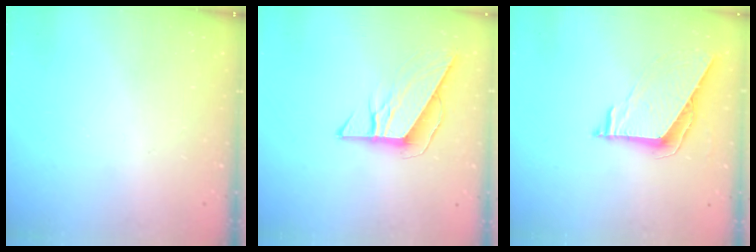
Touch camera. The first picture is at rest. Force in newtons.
{"total": 8.3, "press": 8.3, "slide": 0.2}
{"total": 7.2, "press": 7.2, "slide": 0.5}